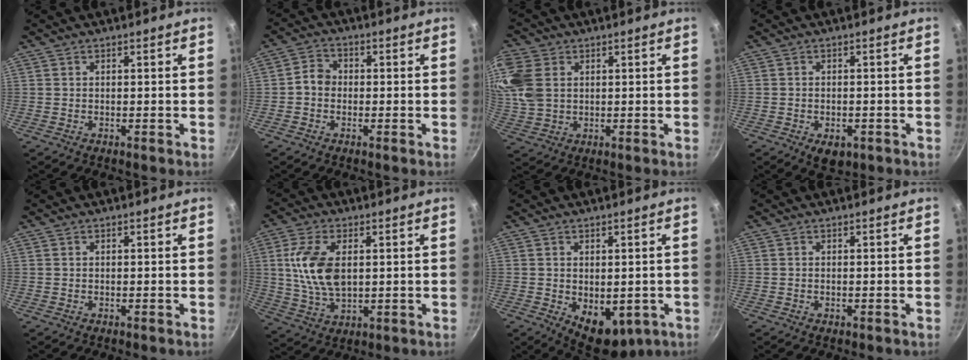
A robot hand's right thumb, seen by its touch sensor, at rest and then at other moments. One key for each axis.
{"total": 3.8, "fx": -0.6, "fy": 3.2, "fz": 1.9, "tx": -0.020, "ty": 0.017, "tz": -0.022}
{"total": 9.4, "fx": 2.2, "fy": 6.8, "fz": 6.1, "tx": -0.129, "ty": -0.007, "tz": 0.042}
{"total": 4.8, "fx": -1.9, "fy": 3.1, "fz": 3.2, "tx": -0.034, "ty": 0.007, "tz": -0.017}
{"total": 0.0}
{"total": 11.5, "fx": 1.7, "fy": 6.3, "fz": 9.4, "tx": -0.178, "ty": -0.006, "tz": 0.033}
{"total": 9.6, "fx": -1.9, "fy": 6.1, "fz": 7.1, "tx": -0.069, "ty": -0.013, "tz": -0.008}
{"total": 0.5, "fx": -0.1, "fy": 0.3, "fz": 0.4, "tx": -0.004, "ty": 0.000, "tz": -0.003}